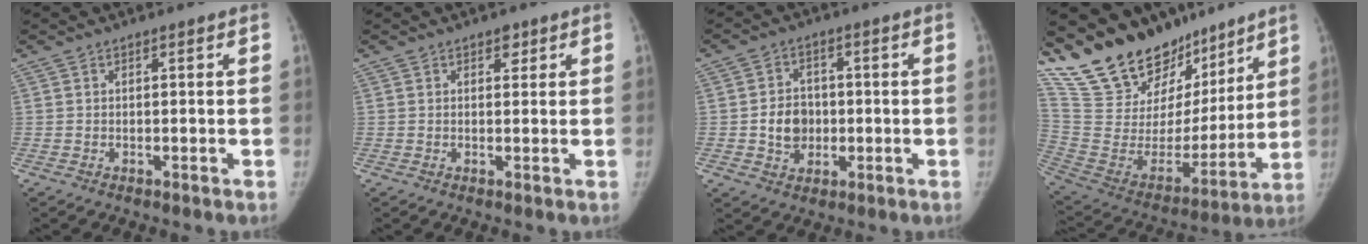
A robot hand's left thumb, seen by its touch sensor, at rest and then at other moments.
{"total": 1.7, "force": [1.0, 1.1, 0.8], "torque": [0.004, -0.004, 0.011]}
{"total": 6.6, "force": [-0.8, 5.6, 3.4], "torque": [-0.025, 0.010, -0.015]}
{"total": 25.6, "force": [20.2, 12.2, 9.9], "torque": [-0.134, -0.084, 0.347]}